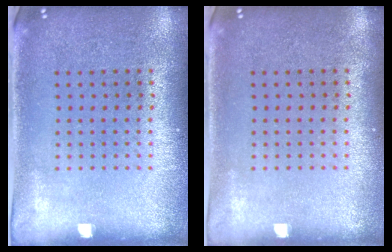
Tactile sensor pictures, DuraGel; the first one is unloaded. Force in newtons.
{"total": 0.0}